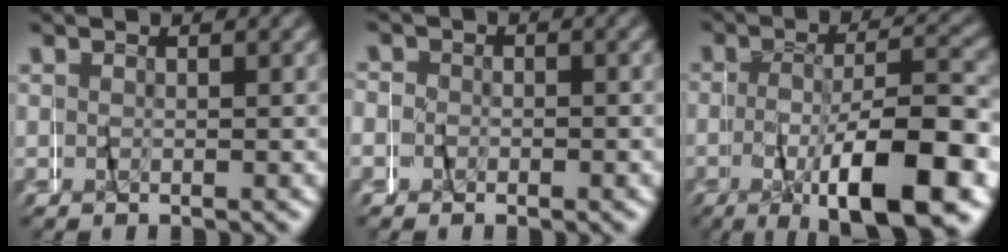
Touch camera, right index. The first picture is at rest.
{"total": 1.7, "force": [-0.4, 1.6, -0.1], "torque": [0.002, 0.004, -0.015]}
{"total": 10.5, "force": [-4.5, 3.7, 8.8], "torque": [-0.131, -0.005, -0.063]}